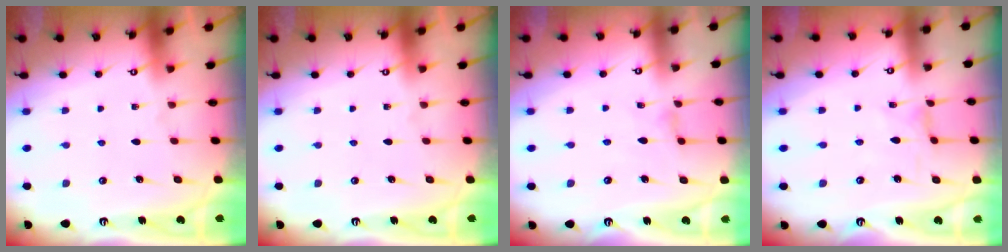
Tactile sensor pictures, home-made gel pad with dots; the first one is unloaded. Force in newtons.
{"total": 0.0}
{"total": 1.4, "press": 1.3, "slide": 0.3}
{"total": 0.0}